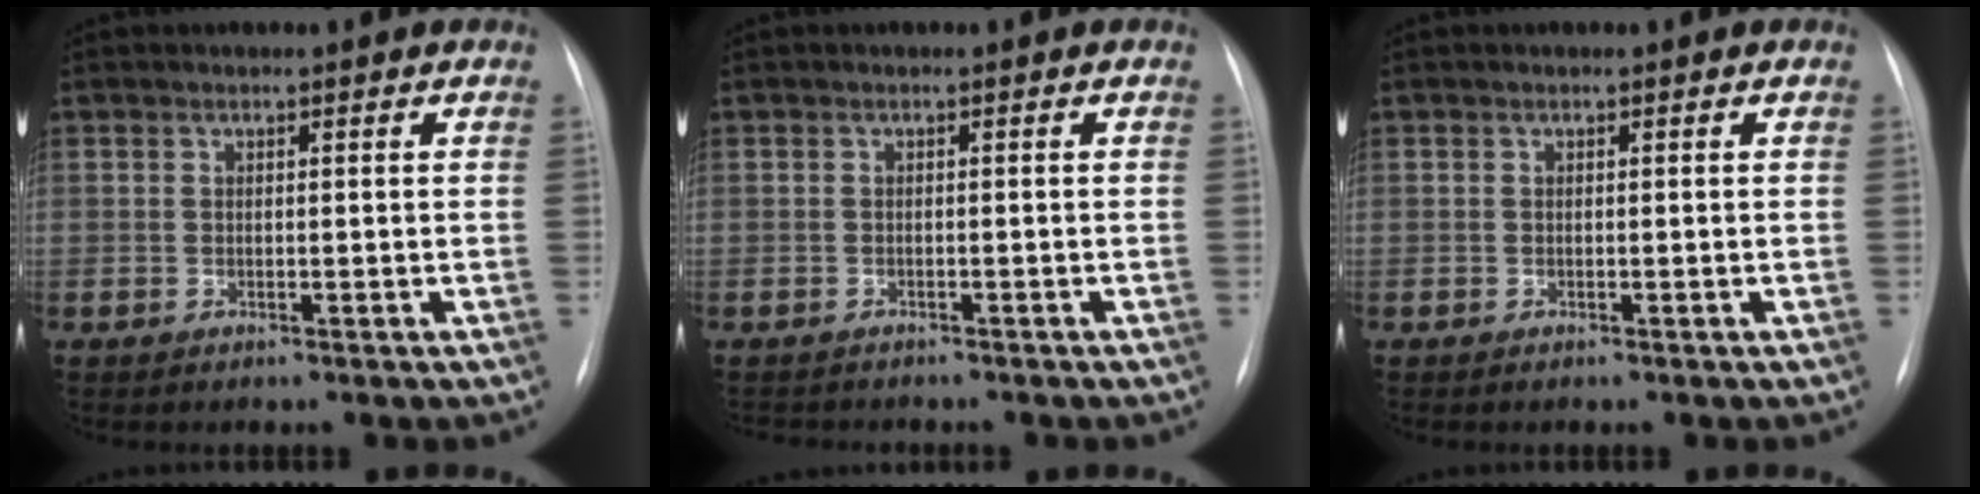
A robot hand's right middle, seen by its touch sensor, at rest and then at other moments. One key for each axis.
{"total": 3.9, "fx": -3.6, "fy": 1.1, "fz": 1.2, "tx": -0.014, "ty": -0.004, "tz": -0.046}
{"total": 0.0}